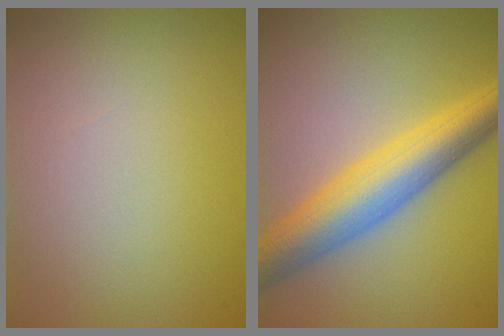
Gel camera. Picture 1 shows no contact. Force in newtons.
{"total": 7.1, "press": 7.1, "slide": 0.1}